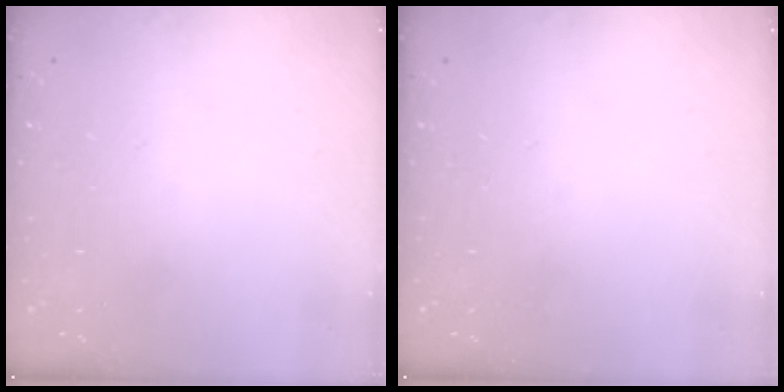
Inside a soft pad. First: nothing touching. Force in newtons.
{"total": 0.0}